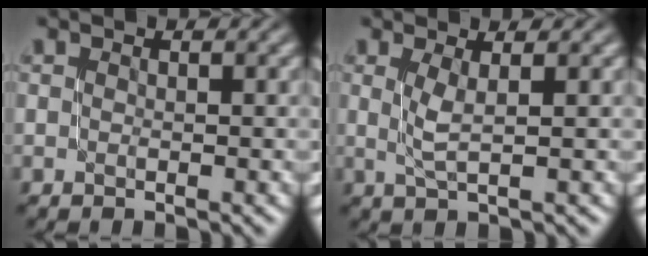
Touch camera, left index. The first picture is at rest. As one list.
[{"total": 1.7, "force": [0.5, 0.4, 1.6], "torque": [-0.036, 0.000, 0.012]}]